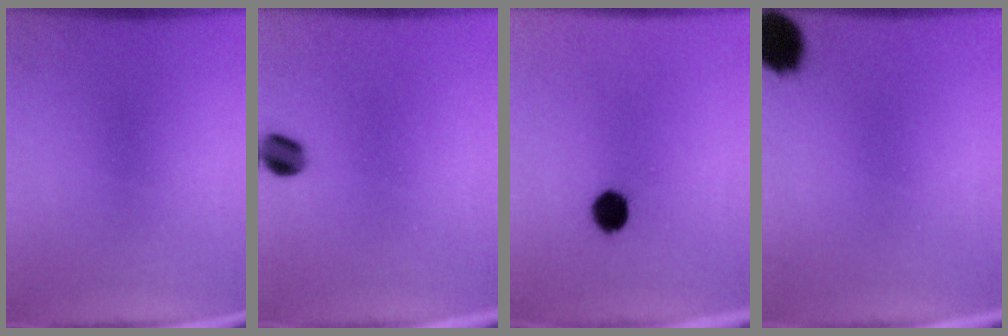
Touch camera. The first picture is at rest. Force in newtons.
{"total": 4.3}
{"total": 5.4}
{"total": 10.3}